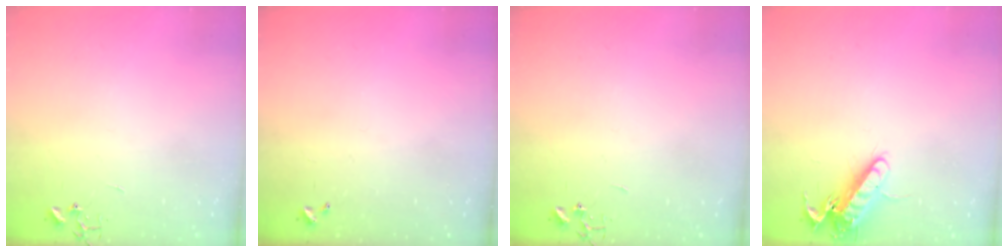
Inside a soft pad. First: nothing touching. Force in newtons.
{"total": 0.0}
{"total": 0.0}
{"total": 13.5, "press": 13.3, "slide": 1.9}